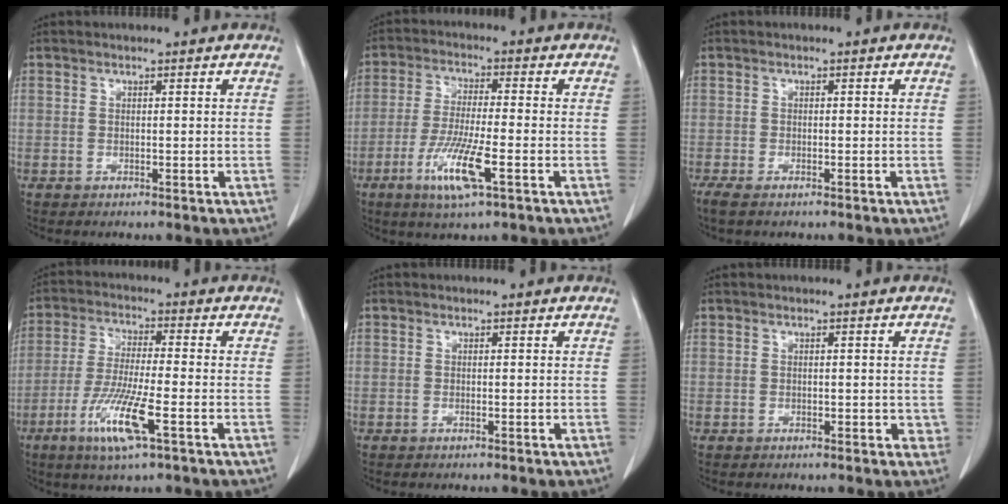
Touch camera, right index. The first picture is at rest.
{"total": 9.3, "force": [-4.0, 0.6, 8.4], "torque": [-0.168, -0.020, -0.075]}
{"total": 3.0, "force": [-2.2, 0.8, 1.8], "torque": [-0.035, -0.009, -0.034]}
{"total": 10.0, "force": [-4.4, 0.5, 9.0], "torque": [-0.182, -0.021, -0.084]}
{"total": 0.0}
{"total": 1.3, "force": [0.0, 1.0, 0.8], "torque": [0.000, 0.002, 0.001]}